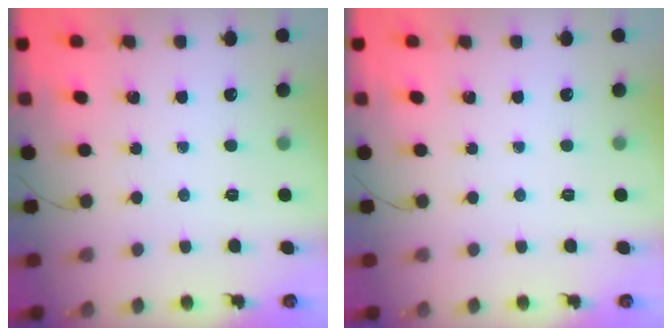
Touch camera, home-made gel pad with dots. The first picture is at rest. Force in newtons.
{"total": 0.0}